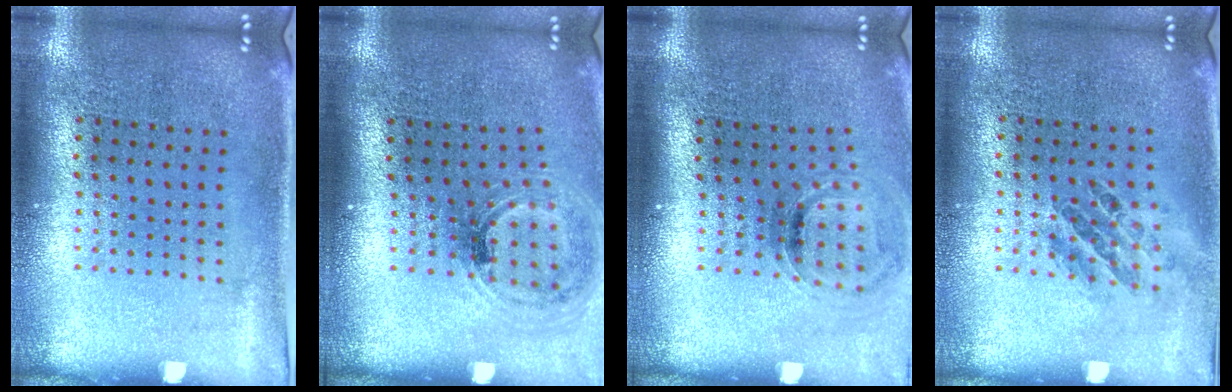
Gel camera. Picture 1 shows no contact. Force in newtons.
{"total": 1.1, "press": 1.1, "slide": 0.3}
{"total": 1.0, "press": 0.9, "slide": 0.4}
{"total": 1.0, "press": 0.8, "slide": 0.5}